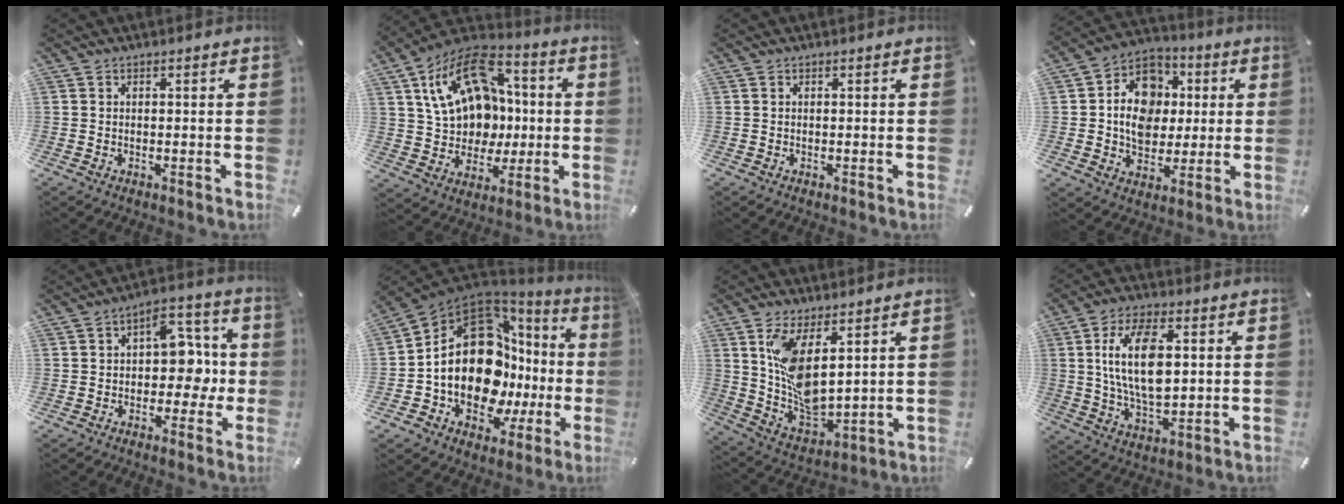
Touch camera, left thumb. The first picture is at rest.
{"total": 20.2, "force": [5.0, 15.8, 11.5], "torque": [-0.213, -0.012, 0.097]}
{"total": 0.0}
{"total": 12.8, "force": [0.2, 11.2, 6.3], "torque": [-0.105, 0.010, 0.006]}
{"total": 10.7, "force": [0.4, 7.8, 7.3], "torque": [-0.085, -0.008, 0.005]}
{"total": 22.5, "force": [0.2, 14.9, 16.8], "torque": [-0.298, -0.030, 0.018]}
{"total": 11.8, "force": [5.1, 5.7, 9.0], "torque": [-0.172, -0.039, 0.101]}
{"total": 14.0, "force": [2.8, 7.3, 11.6], "torque": [-0.239, -0.009, 0.040]}